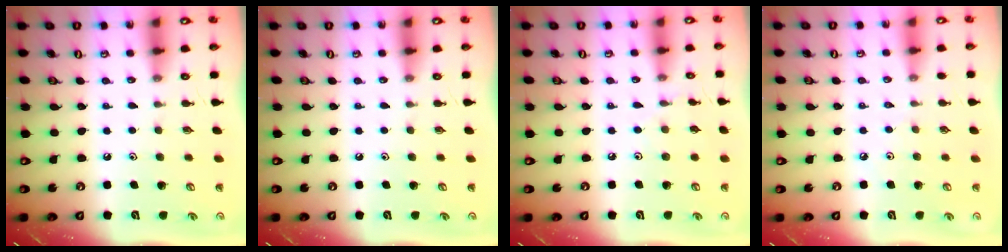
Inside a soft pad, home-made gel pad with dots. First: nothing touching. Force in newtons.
{"total": 0.0}
{"total": 3.2, "press": 3.2, "slide": 0.4}
{"total": 2.1, "press": 2.0, "slide": 0.4}